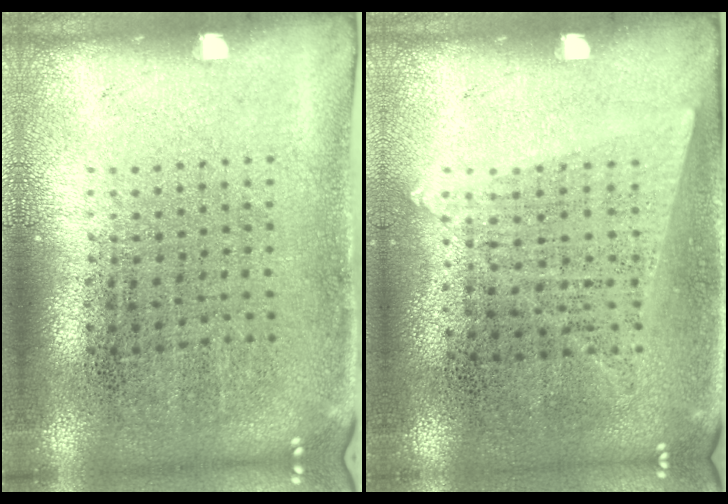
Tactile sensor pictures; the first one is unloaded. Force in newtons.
{"total": 1.2, "press": 1.1, "slide": 0.5}